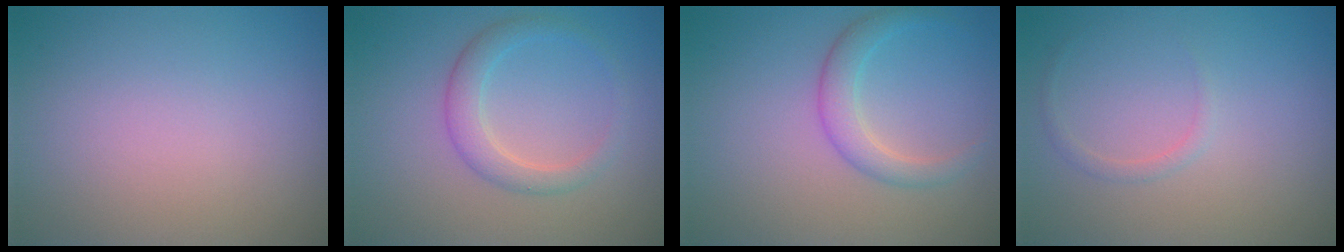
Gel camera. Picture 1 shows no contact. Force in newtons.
{"total": 2.6, "press": 2.6, "slide": 0.1}
{"total": 2.6, "press": 2.6, "slide": 0.1}
{"total": 0.8, "press": 0.8, "slide": 0.1}